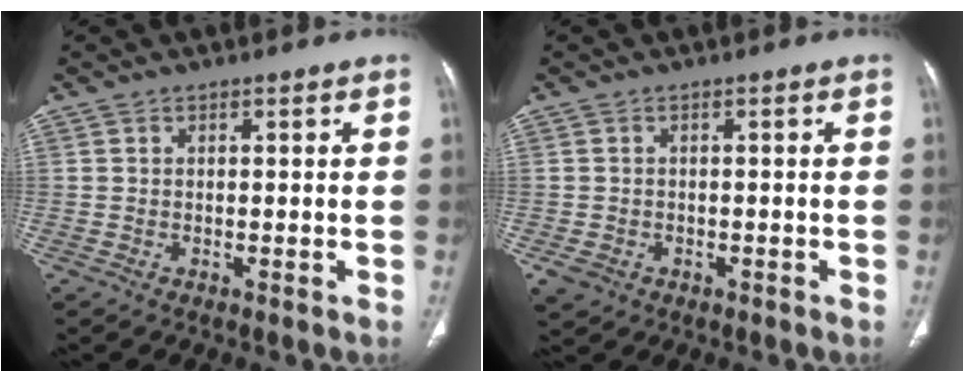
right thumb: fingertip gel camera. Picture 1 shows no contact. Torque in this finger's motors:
{"motor_torque": [0.19, 0.03, -0.16, -0.06, 0.05]}